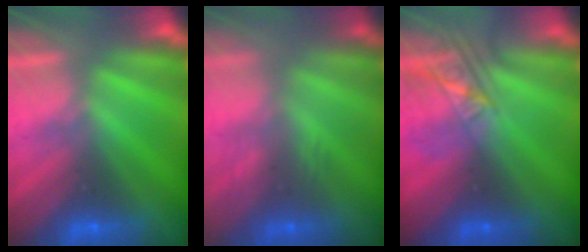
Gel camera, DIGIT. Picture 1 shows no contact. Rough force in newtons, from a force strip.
{"total": 2.9}
{"total": 2.3}